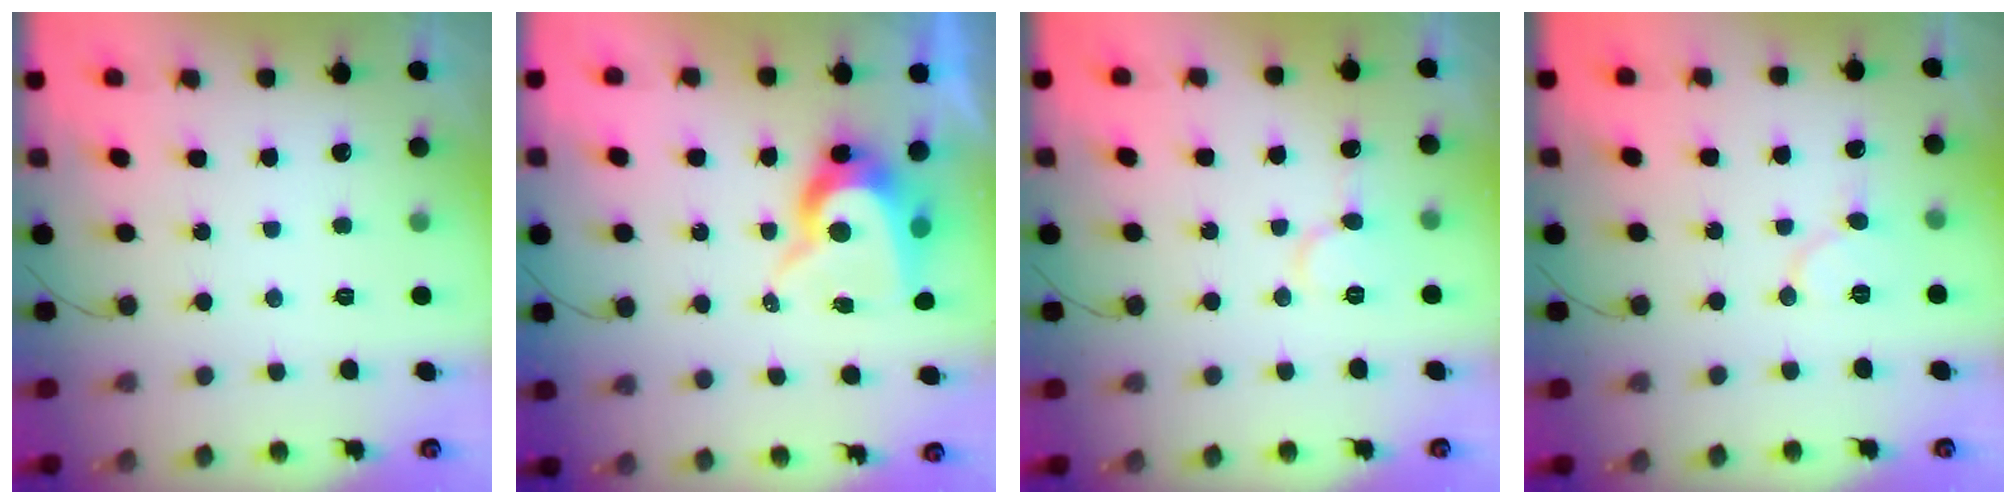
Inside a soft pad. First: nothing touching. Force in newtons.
{"total": 10.8, "press": 10.7, "slide": 0.8}
{"total": 6.5, "press": 6.5, "slide": 0.8}
{"total": 6.5, "press": 6.5, "slide": 0.7}